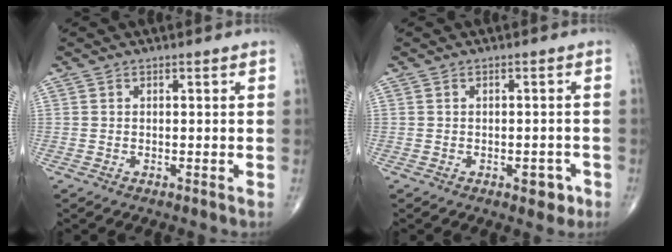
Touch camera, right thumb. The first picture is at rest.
{"total": 3.2, "force": [-1.6, 1.7, 2.1], "torque": [-0.007, 0.008, -0.018]}